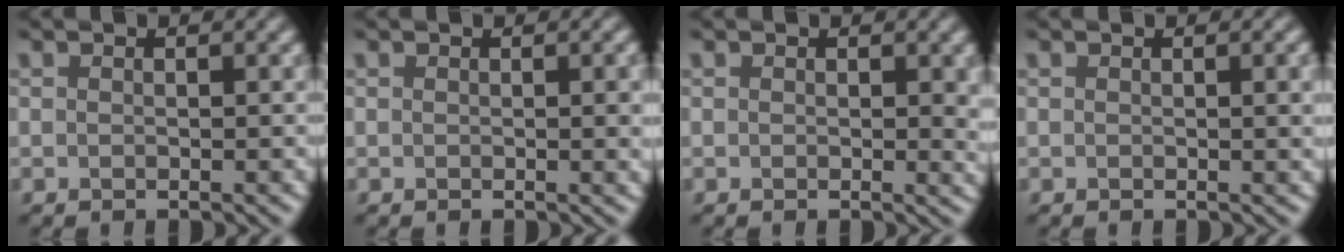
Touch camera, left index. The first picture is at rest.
{"total": 1.9, "force": [0.1, 0.5, 1.8], "torque": [-0.017, 0.002, -0.001]}
{"total": 1.7, "force": [0.3, 0.5, 1.6], "torque": [-0.013, -0.004, 0.003]}
{"total": 2.0, "force": [0.2, 0.6, 2.0], "torque": [-0.018, 0.002, 0.000]}